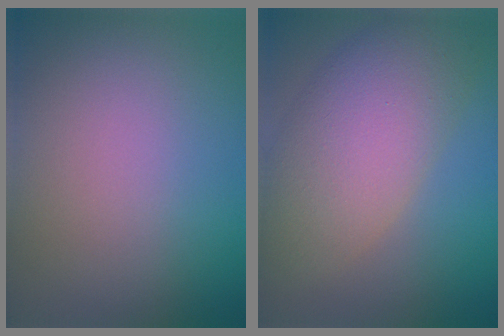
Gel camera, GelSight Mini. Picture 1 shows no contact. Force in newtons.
{"total": 8.6, "press": 8.6, "slide": 0.5}